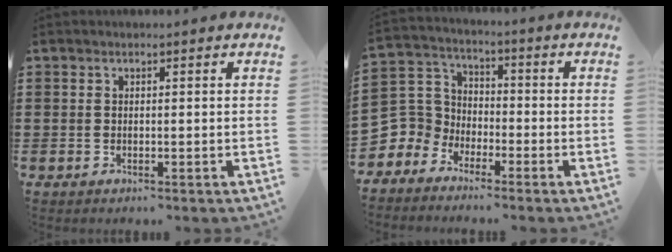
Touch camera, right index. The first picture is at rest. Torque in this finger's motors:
{"motor_torque": [0.42, 1.72, 0.05, 0.00]}